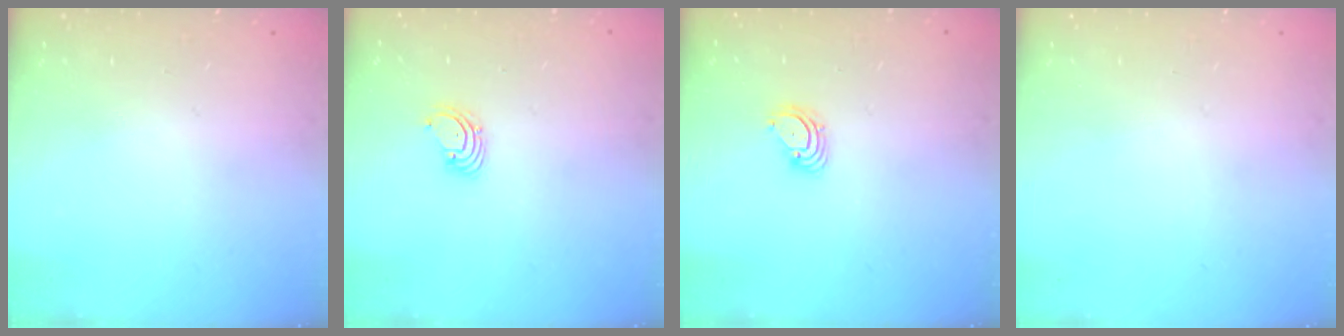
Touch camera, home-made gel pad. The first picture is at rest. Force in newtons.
{"total": 1.8, "press": 1.8, "slide": 0.2}
{"total": 3.2, "press": 3.2, "slide": 0.1}
{"total": 0.0}